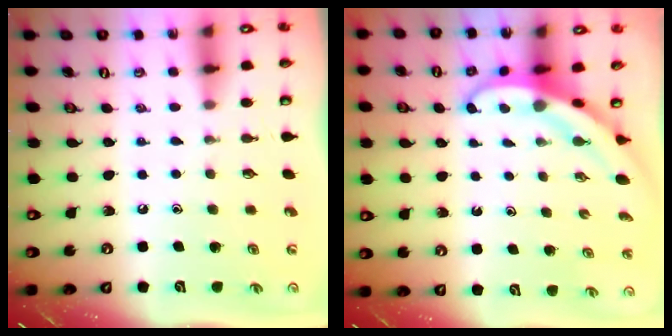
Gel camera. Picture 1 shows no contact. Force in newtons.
{"total": 4.3, "press": 4.2, "slide": 0.4}